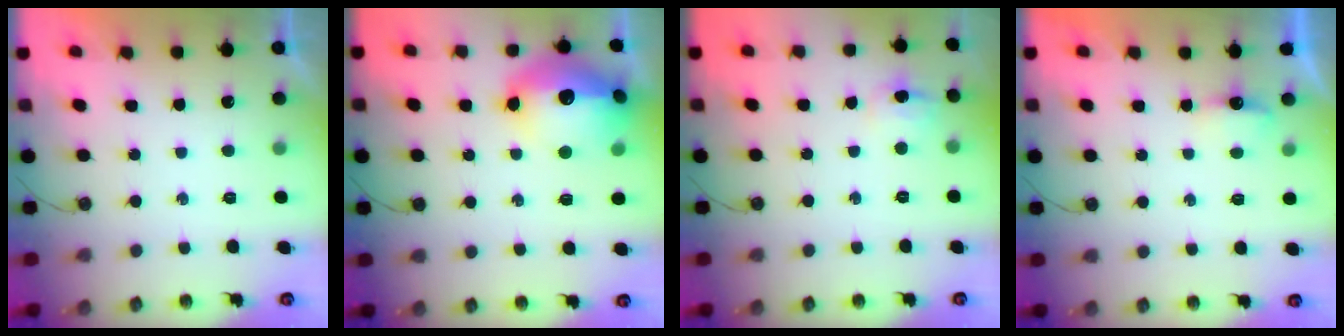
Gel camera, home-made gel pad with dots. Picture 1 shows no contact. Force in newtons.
{"total": 20.8, "press": 20.8, "slide": 1.7}
{"total": 6.8, "press": 6.7, "slide": 0.8}
{"total": 3.4, "press": 3.4, "slide": 0.5}